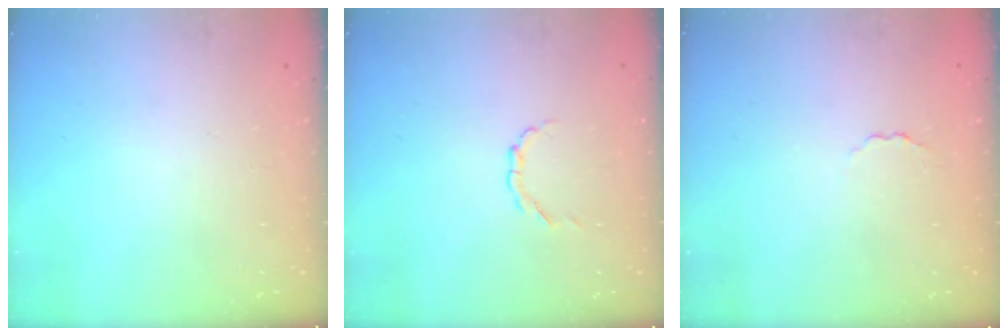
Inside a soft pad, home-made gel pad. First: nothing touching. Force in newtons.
{"total": 1.7, "press": 1.7, "slide": 0.1}
{"total": 2.0, "press": 1.9, "slide": 0.6}